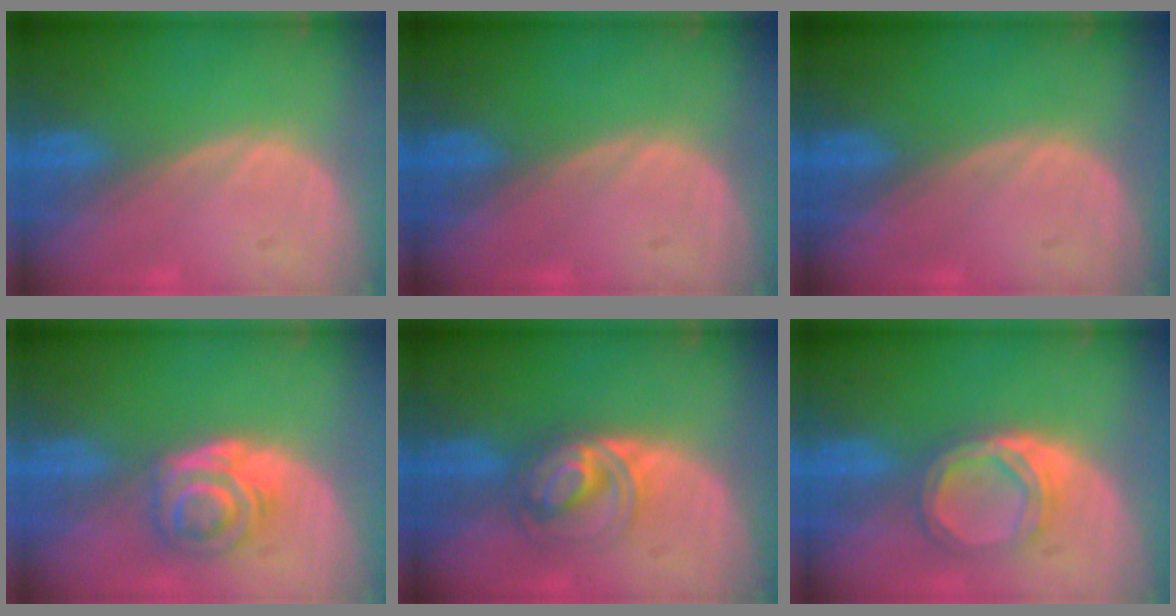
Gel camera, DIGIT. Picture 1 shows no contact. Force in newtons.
{"total": 0.0}
{"total": 0.0}
{"total": 6.3, "press": 5.2, "slide": 3.5}
{"total": 6.0, "press": 5.6, "slide": 2.3}
{"total": 5.4, "press": 5.0, "slide": 2.2}